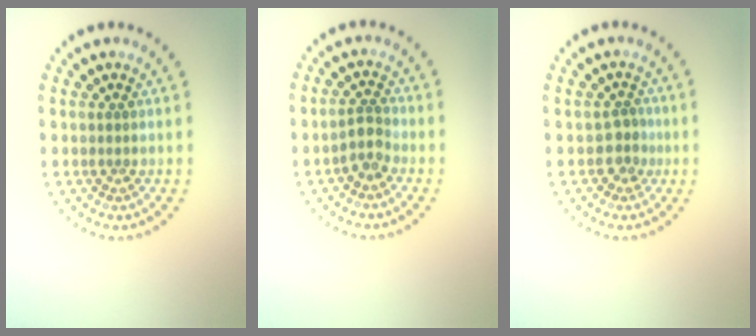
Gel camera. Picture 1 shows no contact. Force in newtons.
{"total": 1.8, "press": 1.4, "slide": 1.1}
{"total": 1.9, "press": 1.4, "slide": 1.2}